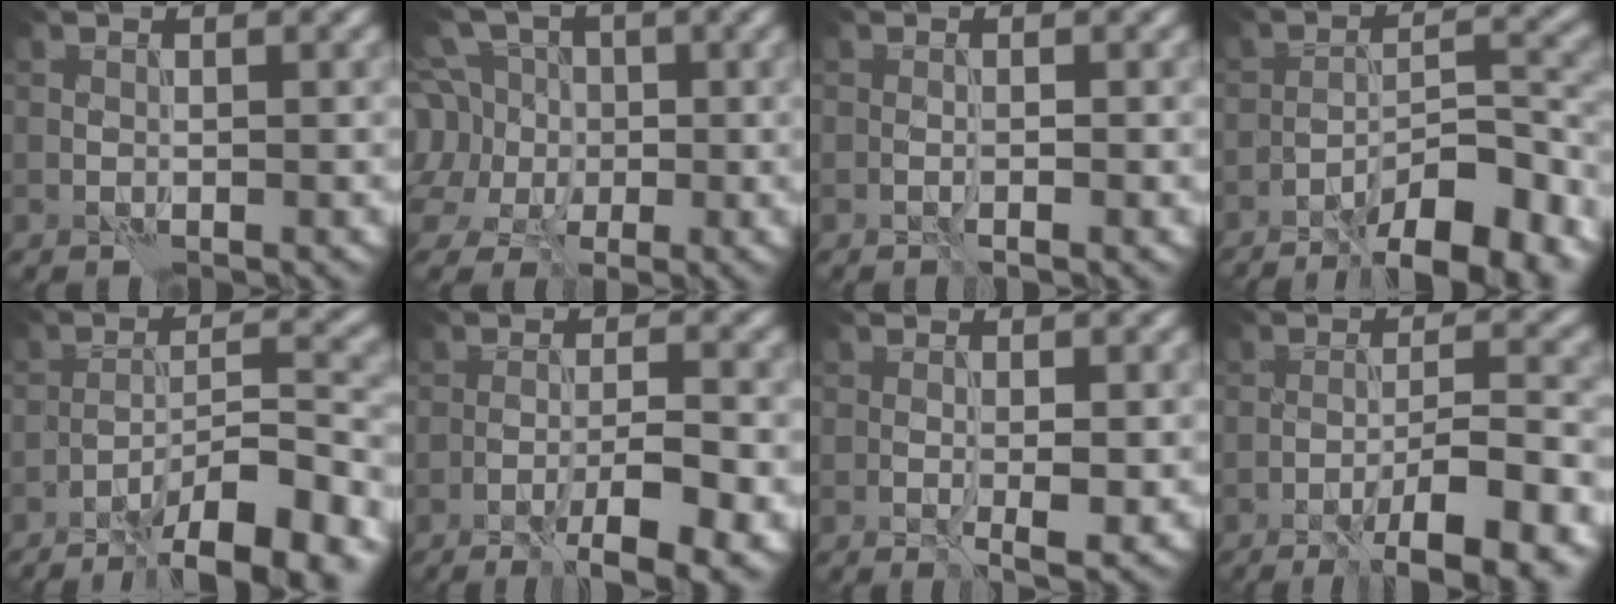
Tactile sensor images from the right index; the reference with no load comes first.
{"total": 9.5, "force": [0.7, 8.3, 4.7], "torque": [-0.110, 0.034, -0.034]}
{"total": 0.9, "force": [-0.5, 0.2, 0.8], "torque": [-0.015, 0.001, -0.008]}
{"total": 9.8, "force": [-7.0, 2.4, 6.4], "torque": [-0.087, 0.015, -0.117]}
{"total": 10.9, "force": [-7.7, 2.4, 7.3], "torque": [-0.104, 0.010, -0.118]}
{"total": 6.5, "force": [-3.3, 1.5, 5.4], "torque": [-0.083, -0.003, -0.046]}
{"total": 2.5, "force": [-0.3, 0.6, 2.4], "torque": [-0.043, -0.009, -0.002]}
{"total": 8.3, "force": [-4.9, 1.5, 6.5], "torque": [-0.093, 0.009, -0.075]}